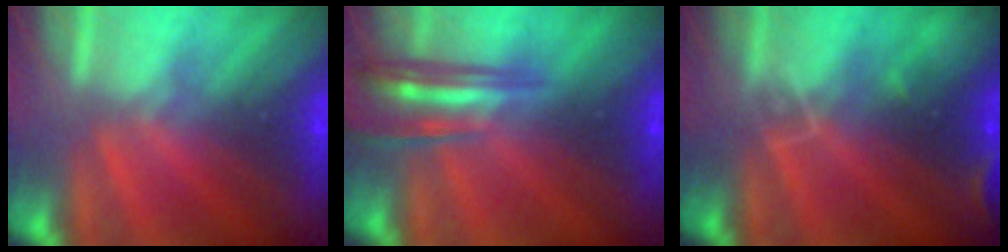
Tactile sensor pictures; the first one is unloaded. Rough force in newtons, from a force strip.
{"total": 7.6}
{"total": 2.9}